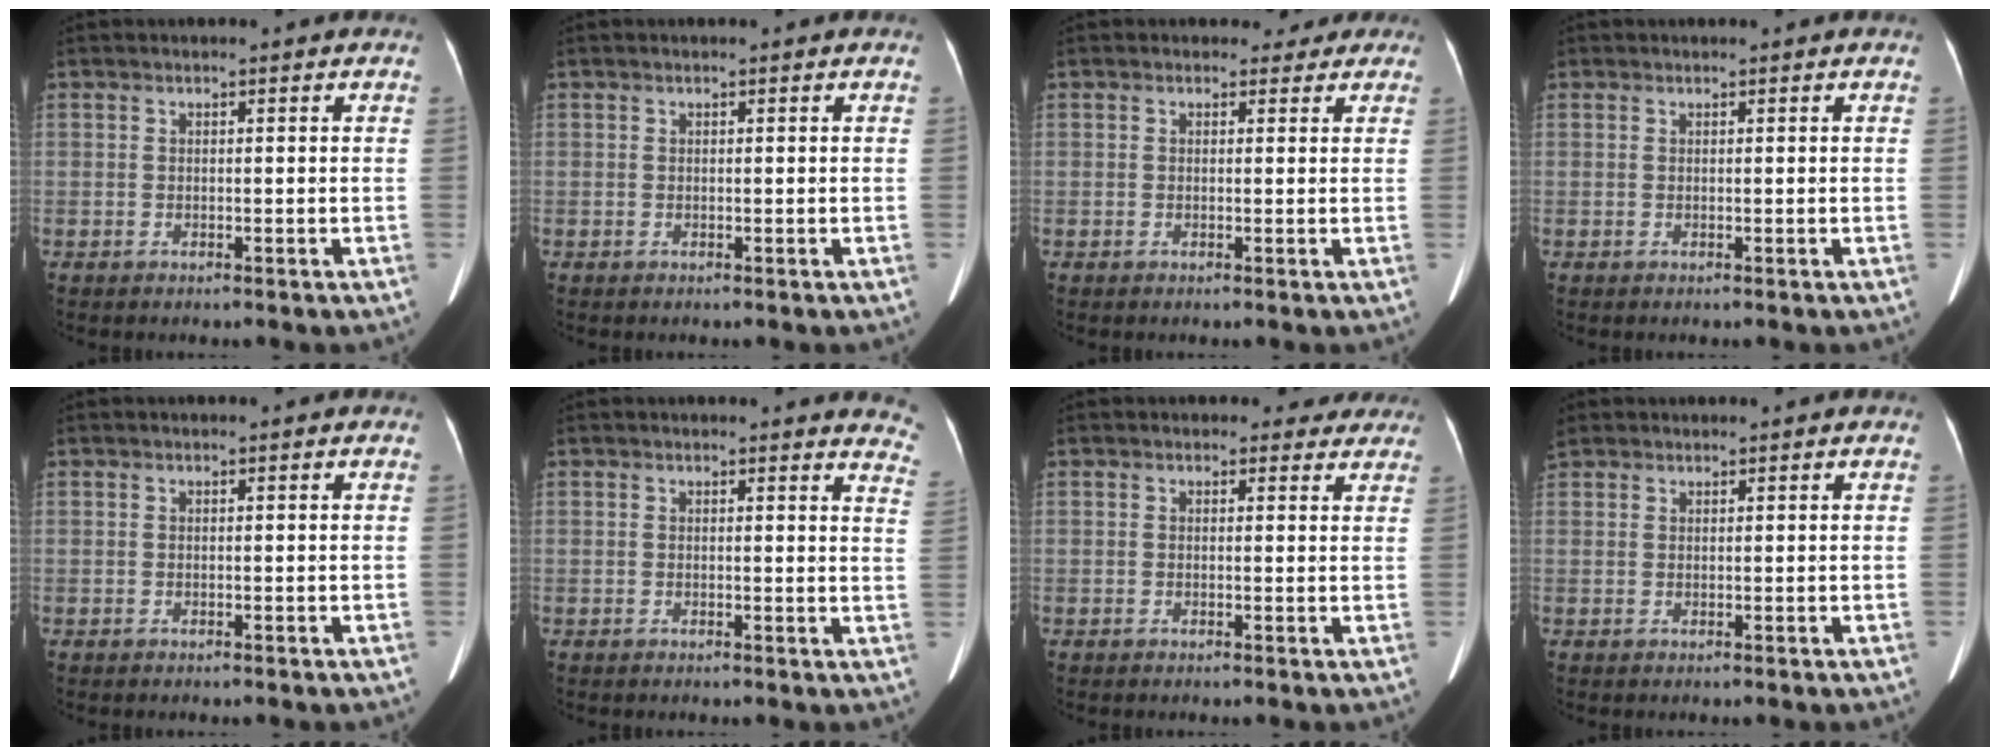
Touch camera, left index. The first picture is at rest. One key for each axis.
{"total": 0.0}
{"total": 2.5, "fx": 2.0, "fy": 1.5, "fz": 0.1, "tx": 0.011, "ty": 0.006, "tz": 0.014}
{"total": 0.0}
{"total": 0.0}
{"total": 7.3, "fx": 7.2, "fy": 1.2, "fz": 0.8, "tx": 0.027, "ty": -0.043, "tz": 0.036}
{"total": 3.5, "fx": 3.1, "fy": 1.7, "fz": 0.2, "tx": 0.017, "ty": -0.001, "tz": 0.019}
{"total": 2.3, "fx": 1.8, "fy": 1.3, "fz": 0.4, "tx": -0.018, "ty": 0.016, "tz": 0.037}